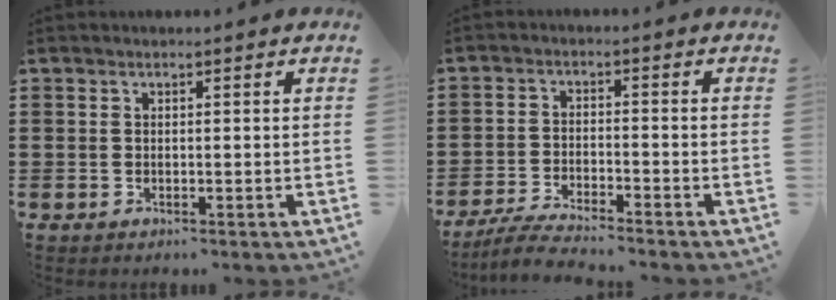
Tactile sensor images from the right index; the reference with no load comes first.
{"total": 4.2, "force": [-4.0, 0.0, 1.2], "torque": [-0.028, -0.004, -0.080]}